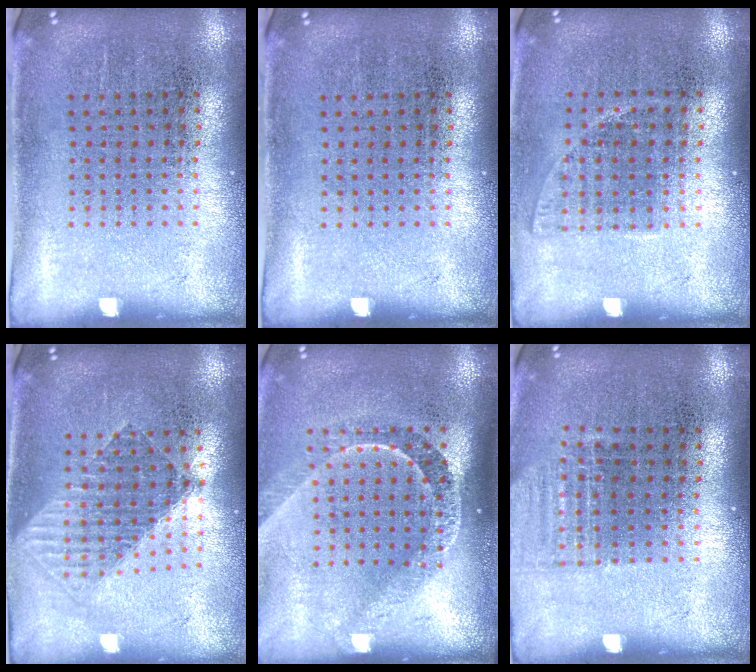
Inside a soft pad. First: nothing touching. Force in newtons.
{"total": 0.0}
{"total": 1.0, "press": 0.9, "slide": 0.5}
{"total": 1.5, "press": 1.3, "slide": 0.7}
{"total": 2.1, "press": 1.5, "slide": 1.5}
{"total": 1.0, "press": 1.0, "slide": 0.4}